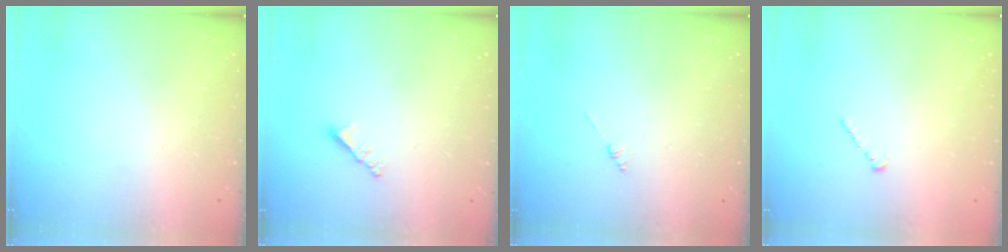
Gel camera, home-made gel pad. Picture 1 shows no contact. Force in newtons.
{"total": 2.3, "press": 2.3, "slide": 0.1}
{"total": 1.3, "press": 1.3, "slide": 0.3}
{"total": 1.0, "press": 0.8, "slide": 0.5}